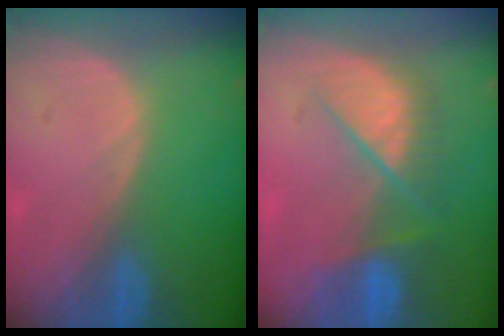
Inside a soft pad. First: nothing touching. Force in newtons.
{"total": 7.4, "press": 7.3, "slide": 1.3}